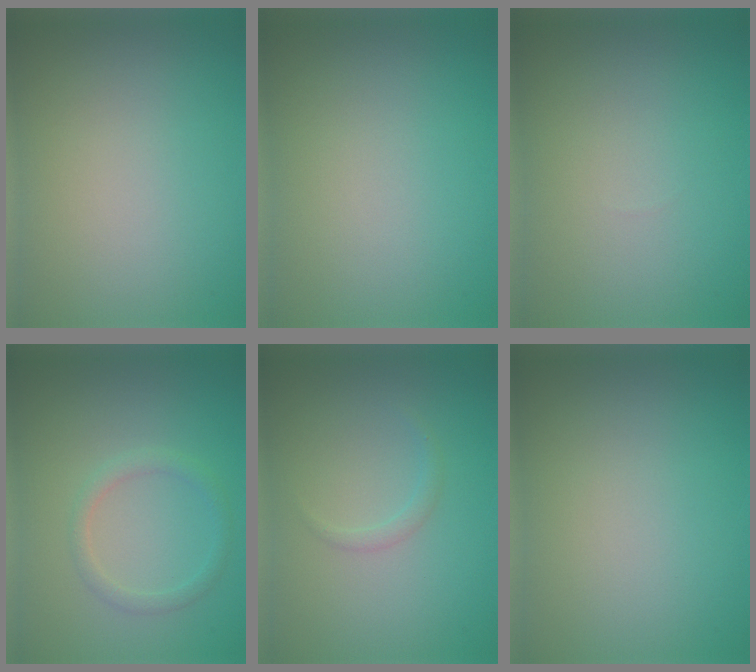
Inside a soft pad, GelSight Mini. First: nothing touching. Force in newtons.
{"total": 0.0}
{"total": 0.0}
{"total": 1.6, "press": 1.6, "slide": 0.1}
{"total": 0.9, "press": 0.9, "slide": 0.0}
{"total": 0.0}